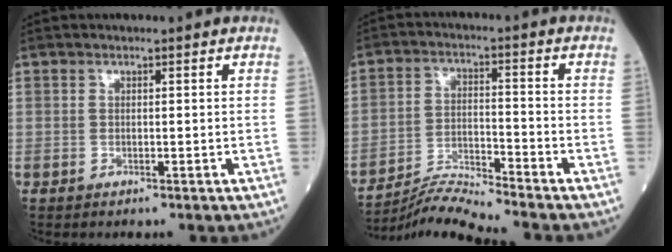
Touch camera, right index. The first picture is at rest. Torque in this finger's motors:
{"motor_torque": [0.00, -0.37, 0.05, -0.01]}